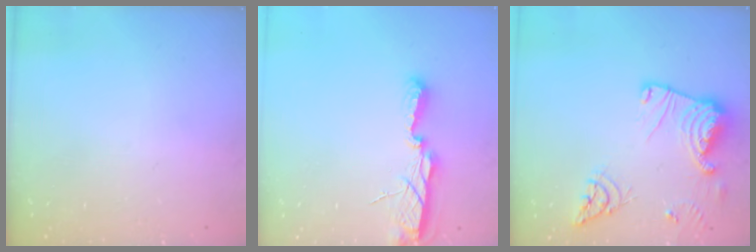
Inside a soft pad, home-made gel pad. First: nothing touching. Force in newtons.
{"total": 9.3, "press": 8.3, "slide": 4.1}
{"total": 17.7, "press": 17.6, "slide": 1.8}